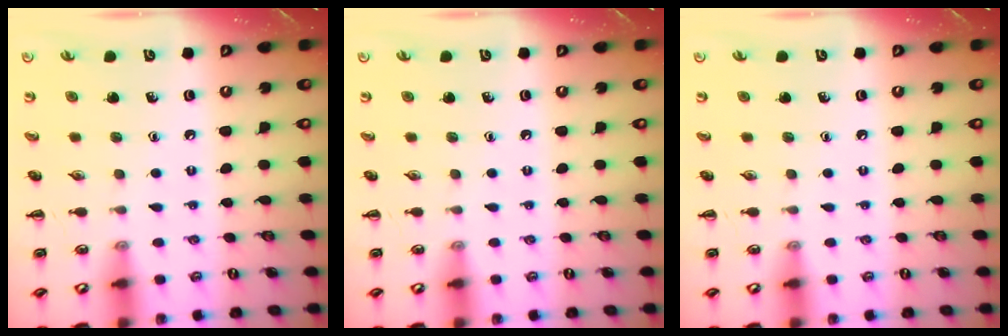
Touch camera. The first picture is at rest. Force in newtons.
{"total": 0.0}
{"total": 0.0}